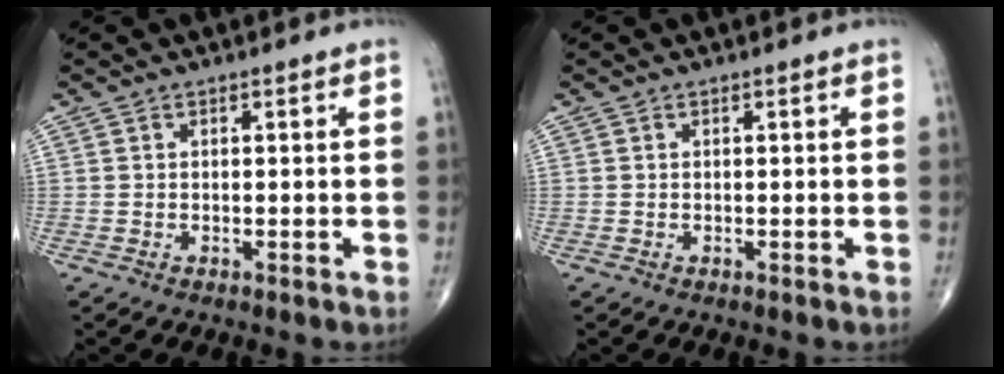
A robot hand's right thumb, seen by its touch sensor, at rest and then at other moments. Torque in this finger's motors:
{"motor_torque": [0.00, 0.00, 0.00, 0.00, 0.00]}